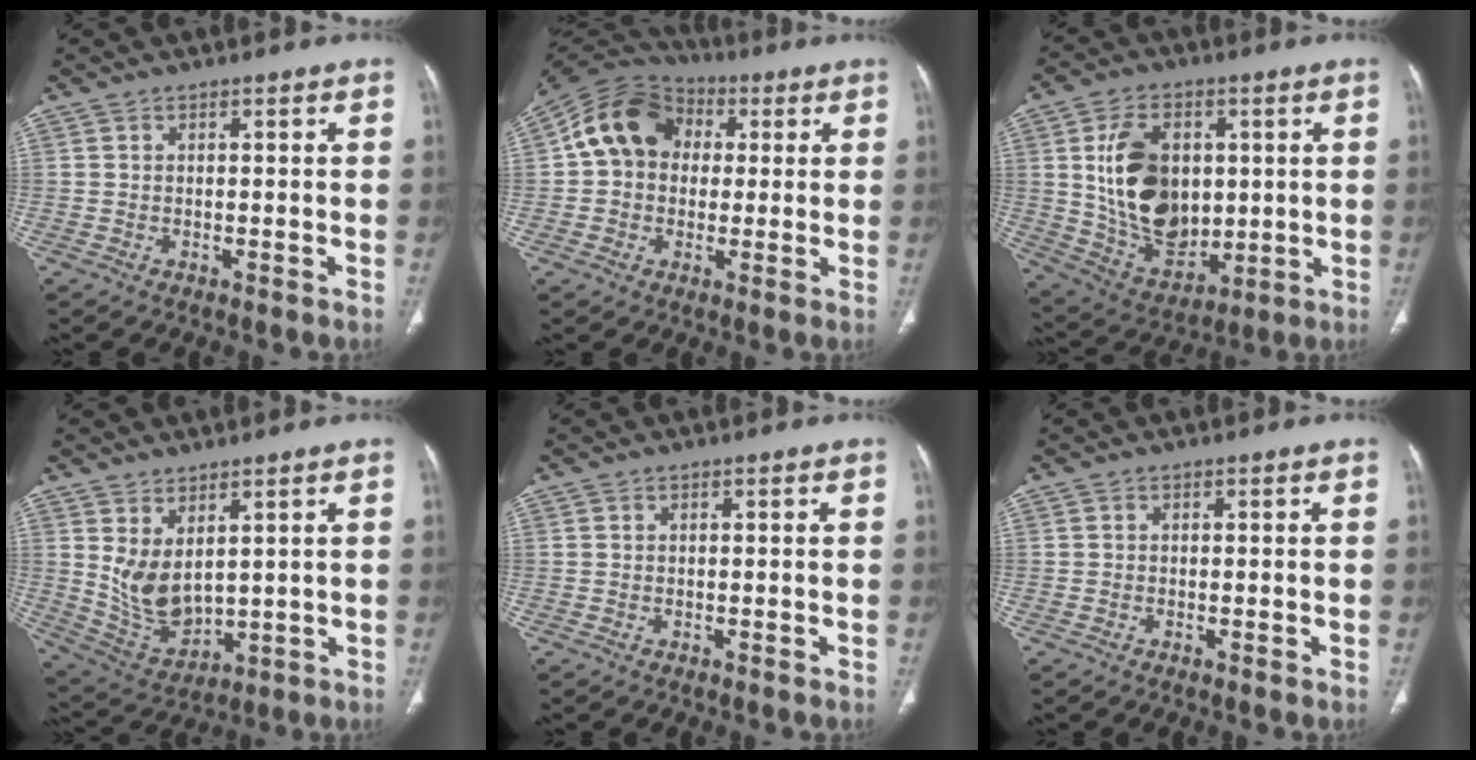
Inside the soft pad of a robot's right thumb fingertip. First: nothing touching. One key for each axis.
{"total": 13.4, "fx": 2.1, "fy": 10.9, "fz": 7.5, "tx": -0.118, "ty": 0.027, "tz": 0.024}
{"total": 17.9, "fx": 2.2, "fy": 12.1, "fz": 12.9, "tx": -0.183, "ty": -0.015, "tz": 0.059}
{"total": 9.0, "fx": 2.9, "fy": 4.9, "fz": 6.9, "tx": -0.120, "ty": -0.030, "tz": 0.082}
{"total": 0.0}
{"total": 0.0}